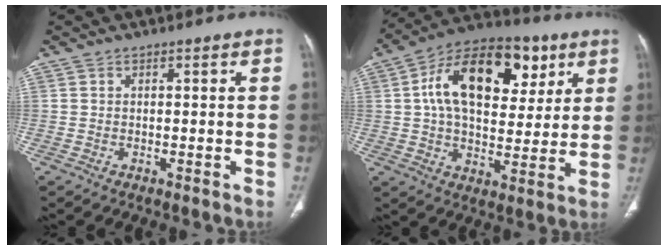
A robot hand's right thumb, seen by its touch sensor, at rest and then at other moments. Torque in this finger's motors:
{"motor_torque": [1.52, 2.85, 1.54, 0.21, 0.22]}